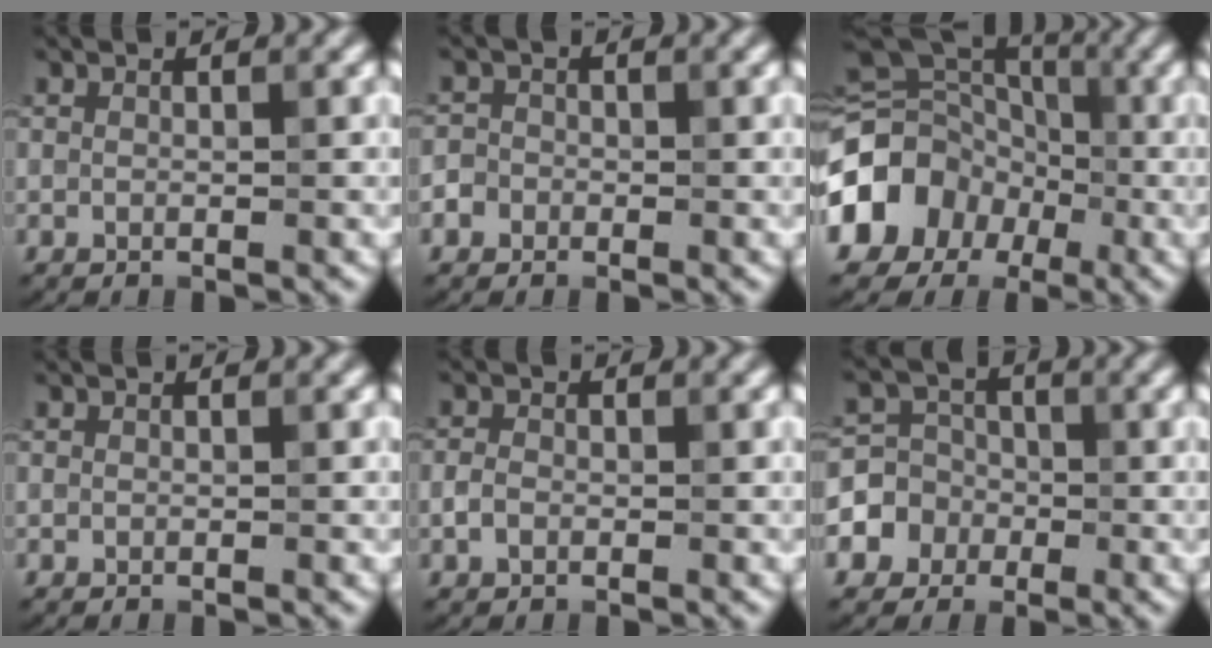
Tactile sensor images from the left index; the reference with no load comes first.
{"total": 2.3, "force": [-1.1, 2.0, 0.4], "torque": [0.016, 0.012, -0.033]}
{"total": 11.4, "force": [-3.8, 9.6, 4.8], "torque": [-0.093, 0.000, -0.081]}
{"total": 0.0}
{"total": 1.2, "force": [-0.4, 0.9, 0.8], "torque": [-0.016, 0.007, -0.014]}
{"total": 3.8, "force": [-1.1, 3.5, 0.7], "torque": [0.010, 0.013, -0.037]}